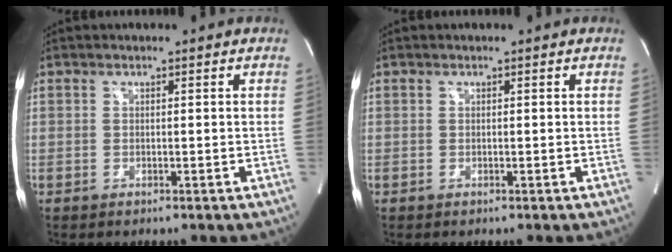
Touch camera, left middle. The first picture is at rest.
{"total": 0.0}